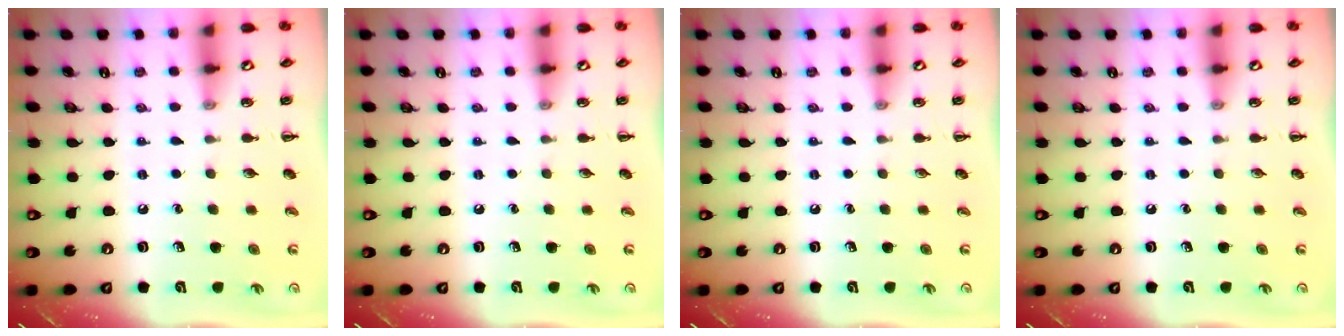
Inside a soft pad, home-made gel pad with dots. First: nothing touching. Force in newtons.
{"total": 0.0}
{"total": 0.0}
{"total": 0.0}